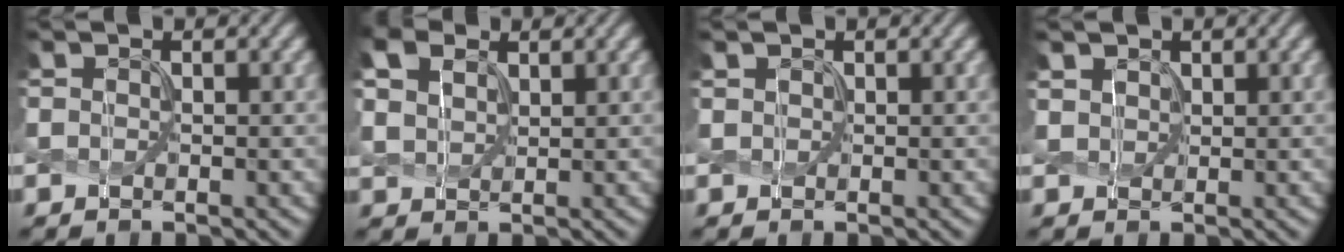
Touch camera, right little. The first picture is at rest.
{"total": 3.1, "force": [1.9, 1.9, 1.5], "torque": [-0.046, 0.007, 0.043]}
{"total": 0.5, "force": [0.5, 0.1, -0.3], "torque": [0.006, 0.002, 0.014]}
{"total": 1.3, "force": [1.1, 0.6, 0.0], "torque": [-0.004, 0.002, 0.027]}